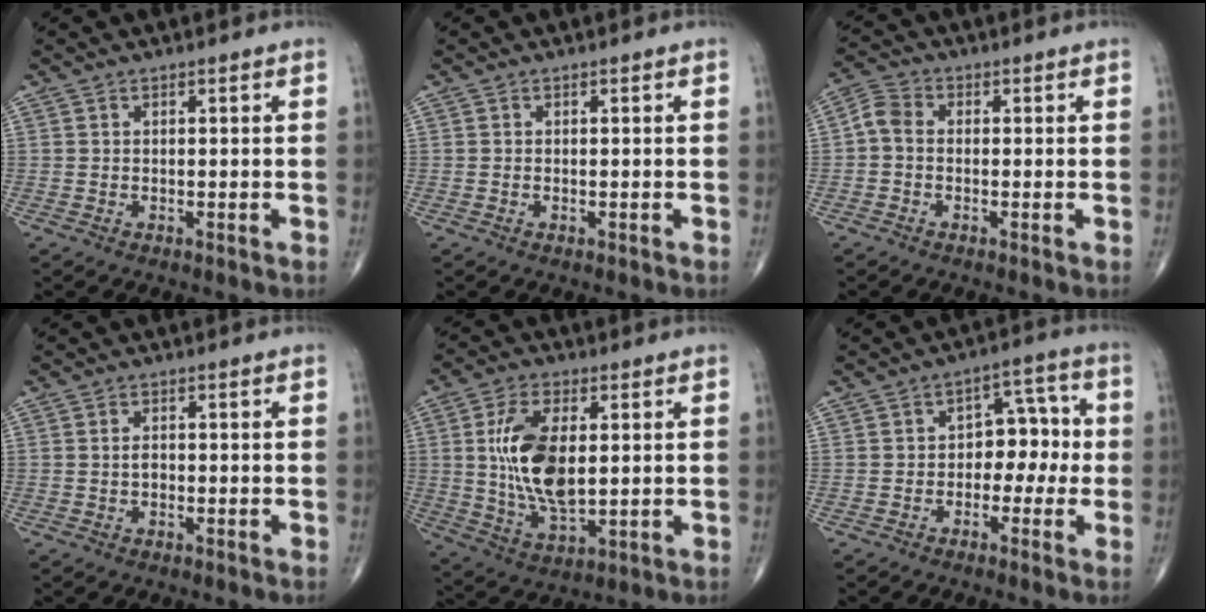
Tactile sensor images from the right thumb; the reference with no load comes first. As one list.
[{"total": 0.0}, {"total": 3.7, "force": [-0.5, 2.7, 2.5], "torque": [-0.047, 0.011, -0.024]}, {"total": 1.4, "force": [-0.2, 0.9, 1.1], "torque": [-0.017, 0.002, -0.003]}, {"total": 14.2, "force": [1.8, 7.1, 12.1], "torque": [-0.230, -0.014, 0.041]}, {"total": 7.7, "force": [-0.8, 5.3, 5.5], "torque": [-0.034, 0.034, -0.024]}]